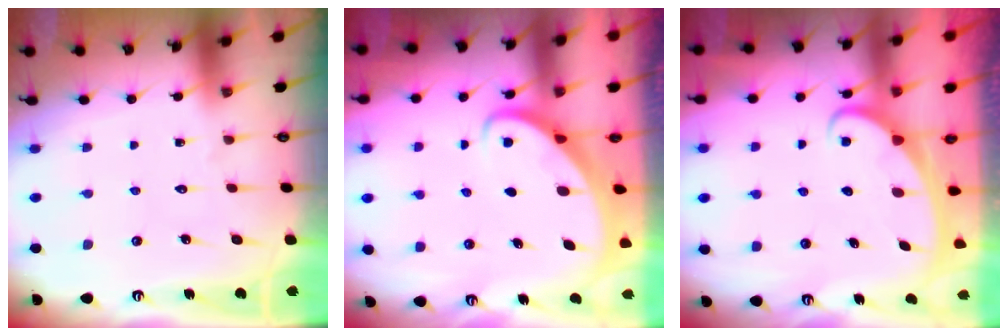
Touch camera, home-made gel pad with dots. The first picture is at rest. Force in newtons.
{"total": 2.7, "press": 2.7, "slide": 0.3}
{"total": 2.6, "press": 2.6, "slide": 0.3}